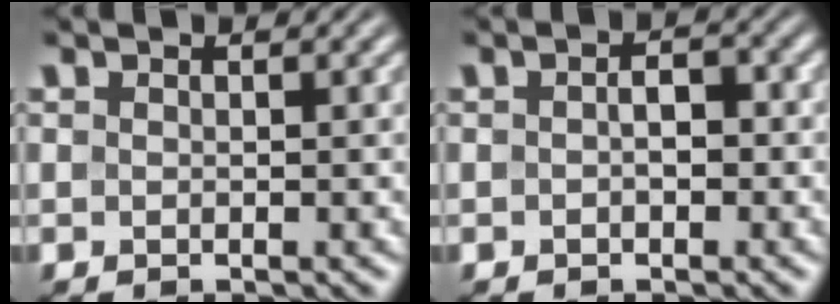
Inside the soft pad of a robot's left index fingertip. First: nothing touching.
{"total": 1.8, "force": [-0.2, 1.1, 1.4], "torque": [-0.023, 0.003, -0.006]}